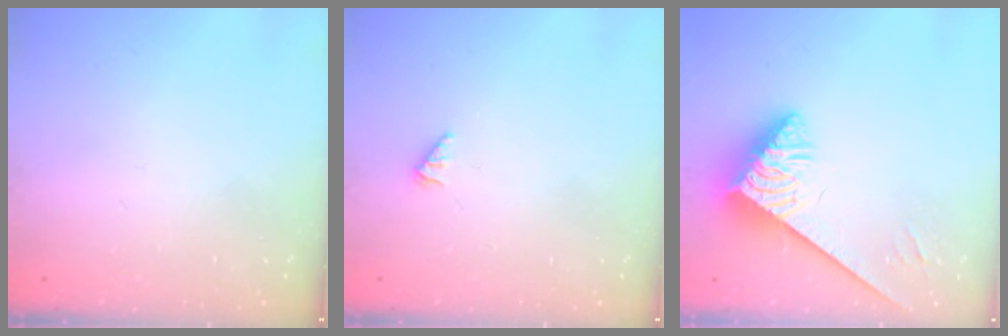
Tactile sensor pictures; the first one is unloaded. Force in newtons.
{"total": 0.0}
{"total": 3.7, "press": 3.7, "slide": 0.6}